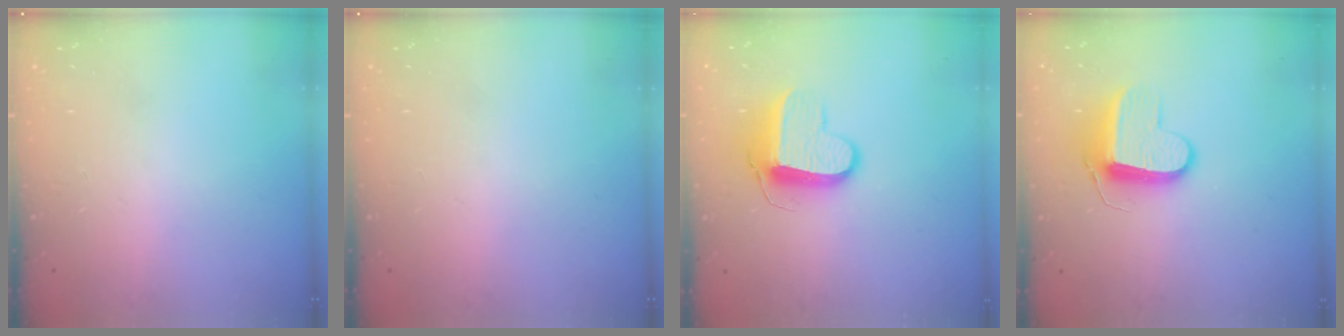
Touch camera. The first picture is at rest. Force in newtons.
{"total": 0.0}
{"total": 10.7, "press": 10.7, "slide": 0.5}
{"total": 9.4, "press": 9.4, "slide": 0.2}